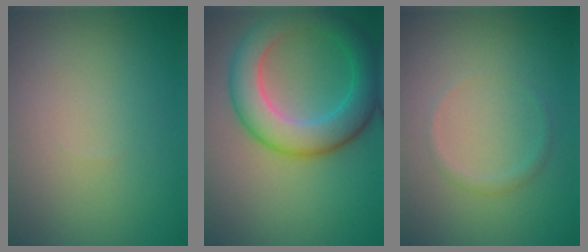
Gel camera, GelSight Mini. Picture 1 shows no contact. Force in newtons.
{"total": 6.8, "press": 6.8, "slide": 0.3}
{"total": 0.9, "press": 0.9, "slide": 0.0}